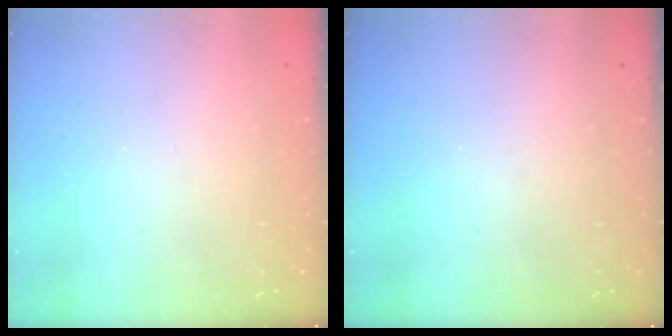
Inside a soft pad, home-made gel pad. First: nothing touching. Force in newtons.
{"total": 0.0}